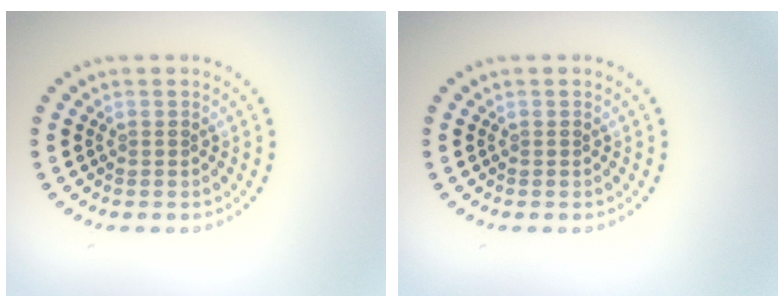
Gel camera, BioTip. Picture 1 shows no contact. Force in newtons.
{"total": 0.0}